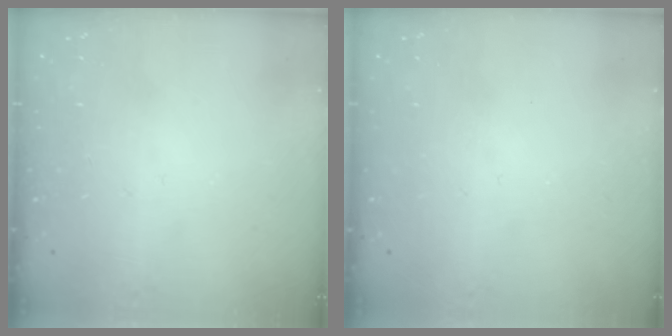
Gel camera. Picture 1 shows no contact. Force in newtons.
{"total": 0.0}